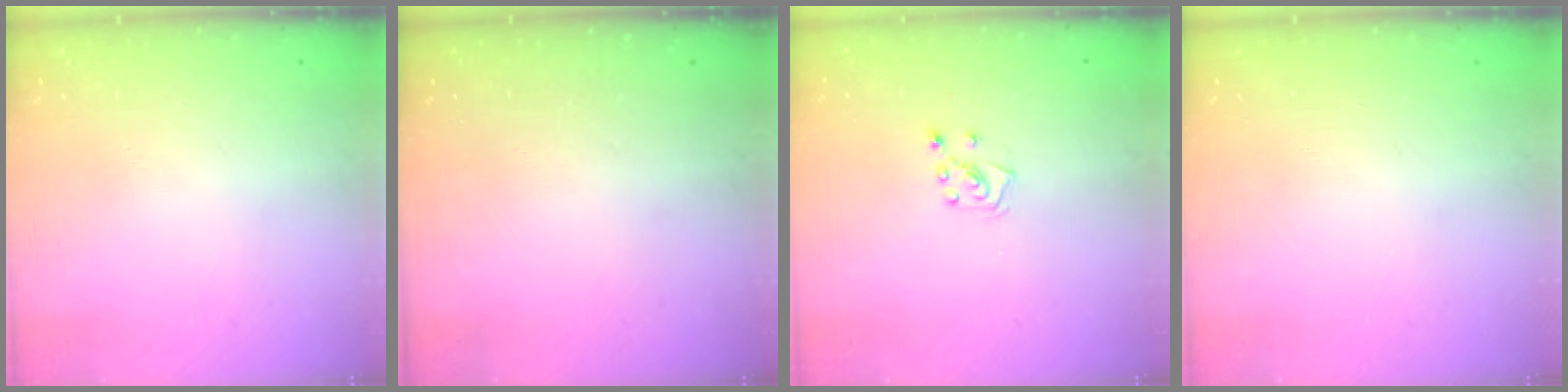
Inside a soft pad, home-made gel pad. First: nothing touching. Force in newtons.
{"total": 0.0}
{"total": 5.3, "press": 5.3, "slide": 0.5}
{"total": 0.0}